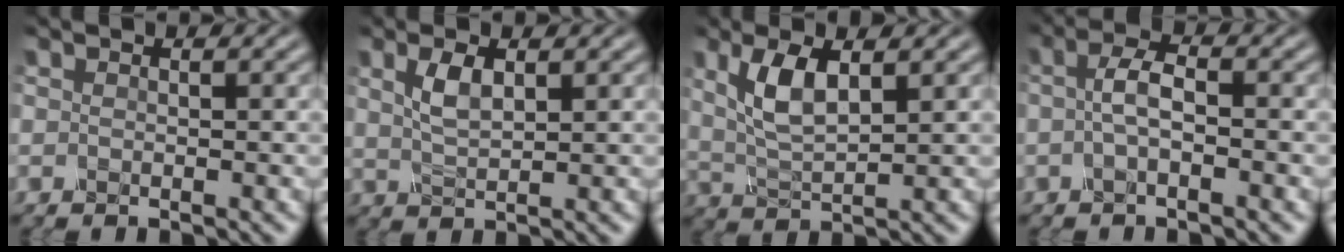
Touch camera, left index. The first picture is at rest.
{"total": 2.6, "force": [1.3, 0.9, 2.1], "torque": [-0.051, 0.005, 0.028]}
{"total": 4.3, "force": [1.7, 1.4, 3.7], "torque": [-0.086, 0.001, 0.035]}
{"total": 2.3, "force": [-0.2, 0.6, 2.2], "torque": [-0.047, 0.008, -0.010]}